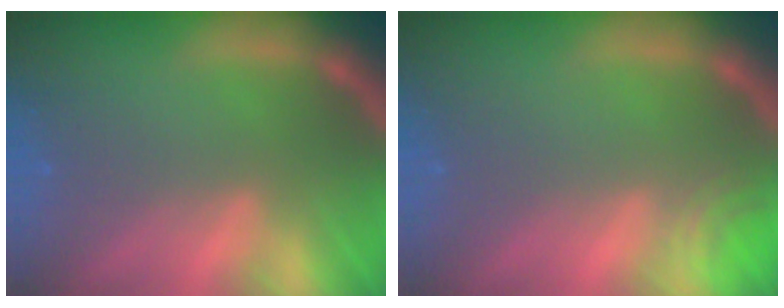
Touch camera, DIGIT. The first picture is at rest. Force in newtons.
{"total": 1.5}